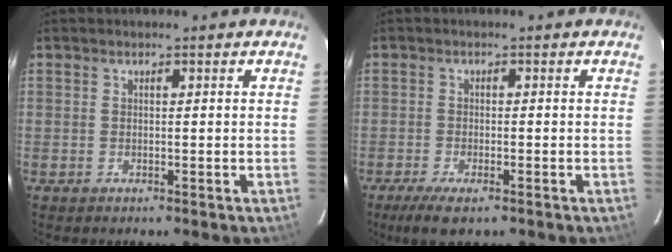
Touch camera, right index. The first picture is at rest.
{"total": 5.9, "force": [-3.9, 1.9, 4.0], "torque": [-0.094, -0.021, -0.070]}